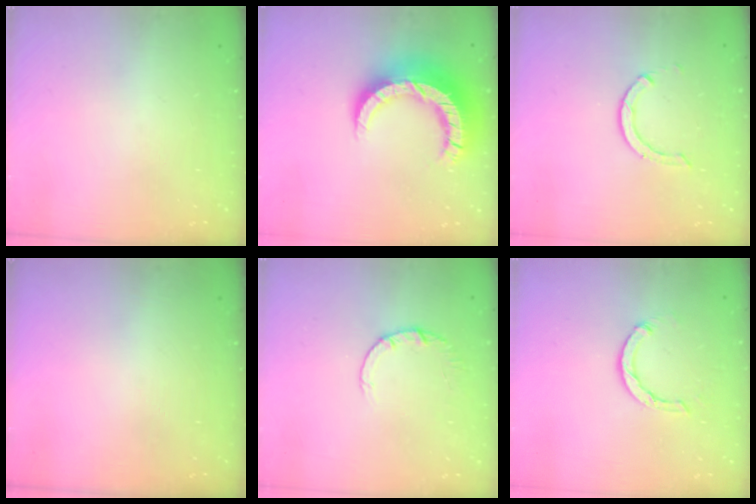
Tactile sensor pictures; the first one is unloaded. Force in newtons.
{"total": 16.1, "press": 16.0, "slide": 1.4}
{"total": 3.2, "press": 3.2, "slide": 0.4}
{"total": 0.0}
{"total": 2.7, "press": 2.7, "slide": 0.4}
{"total": 4.0, "press": 4.0, "slide": 0.4}